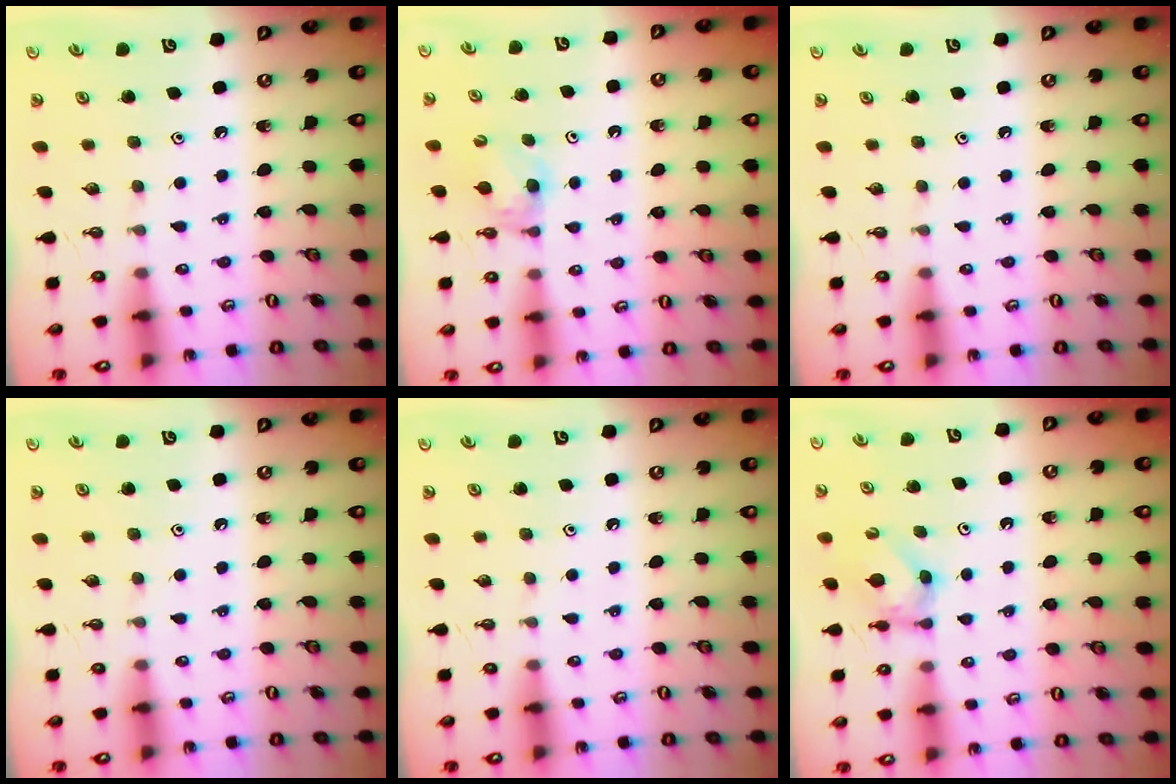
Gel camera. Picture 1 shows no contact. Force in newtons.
{"total": 5.1, "press": 5.0, "slide": 0.6}
{"total": 0.0}
{"total": 0.0}
{"total": 0.0}
{"total": 4.7, "press": 4.7, "slide": 0.8}